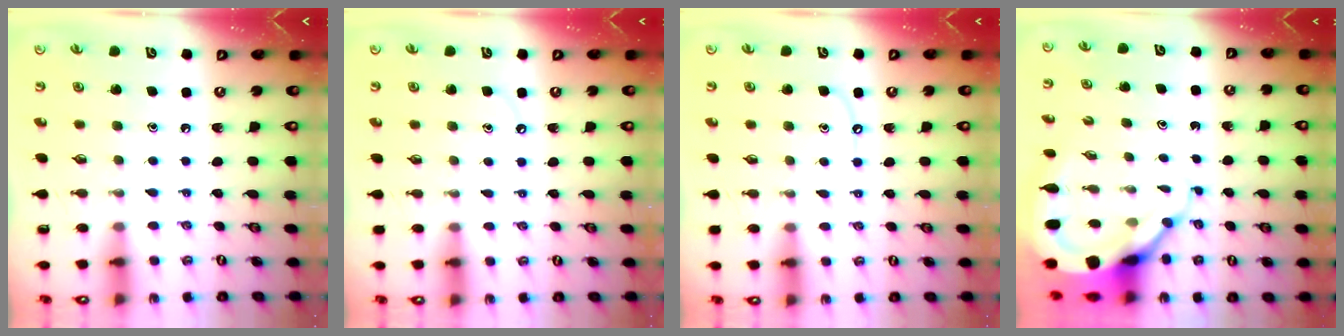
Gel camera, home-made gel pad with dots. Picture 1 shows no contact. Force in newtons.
{"total": 3.8, "press": 3.8, "slide": 0.5}
{"total": 5.4, "press": 5.4, "slide": 0.7}
{"total": 9.9, "press": 9.8, "slide": 1.0}